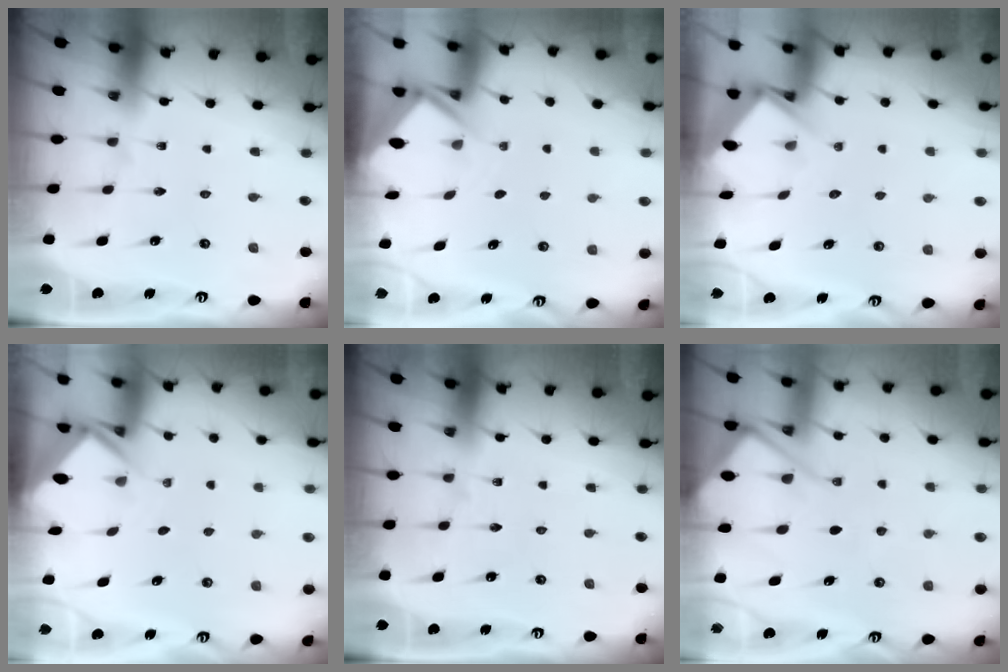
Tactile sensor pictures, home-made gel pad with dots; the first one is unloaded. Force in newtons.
{"total": 2.9, "press": 2.9, "slide": 0.3}
{"total": 3.9, "press": 3.8, "slide": 0.3}
{"total": 2.4, "press": 2.4, "slide": 0.1}
{"total": 0.0}
{"total": 8.4, "press": 8.3, "slide": 1.1}